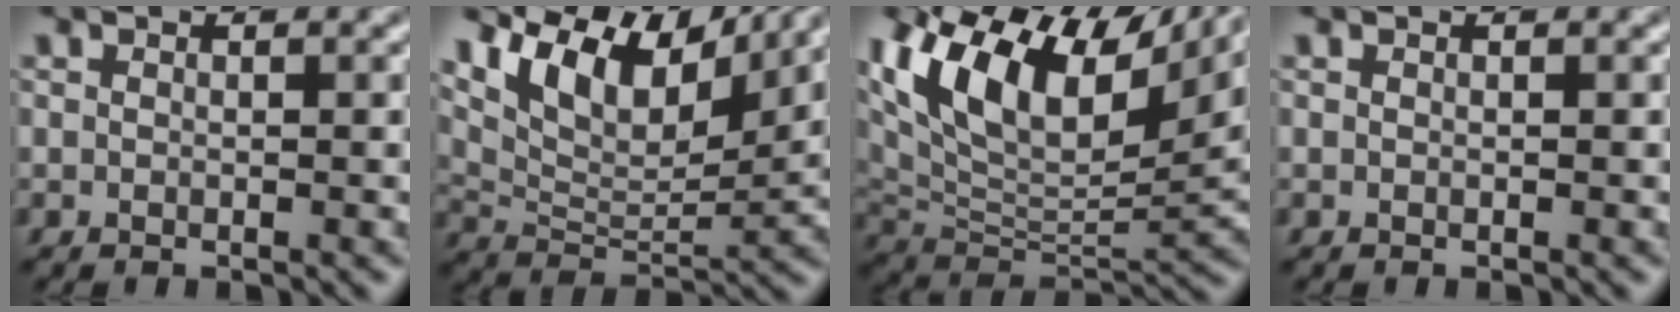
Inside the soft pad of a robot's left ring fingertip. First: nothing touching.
{"total": 10.0, "force": [6.4, 4.3, 6.4], "torque": [-0.111, 0.006, 0.112]}
{"total": 14.7, "force": [7.5, 7.4, 10.2], "torque": [-0.199, 0.041, 0.135]}
{"total": 0.0}